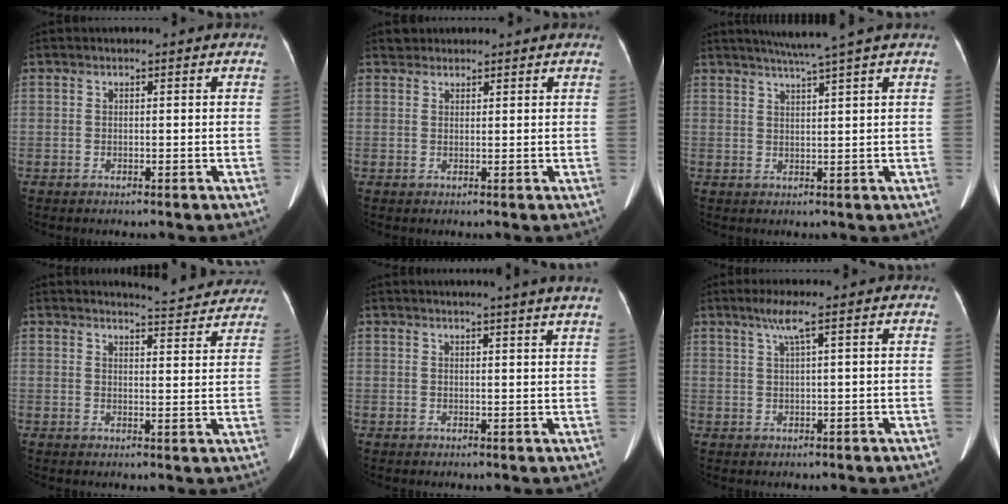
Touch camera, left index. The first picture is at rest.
{"total": 1.1, "force": [0.9, 0.5, -0.2], "torque": [0.000, 0.011, 0.015]}
{"total": 5.8, "force": [4.6, -1.7, 3.1], "torque": [-0.049, 0.005, 0.072]}
{"total": 9.0, "force": [8.9, 1.1, 1.1], "torque": [-0.006, -0.015, 0.093]}
{"total": 6.9, "force": [6.1, -1.1, 3.0], "torque": [-0.035, 0.004, 0.054]}
{"total": 2.8, "force": [1.4, -0.6, 2.3], "torque": [-0.055, 0.005, 0.032]}